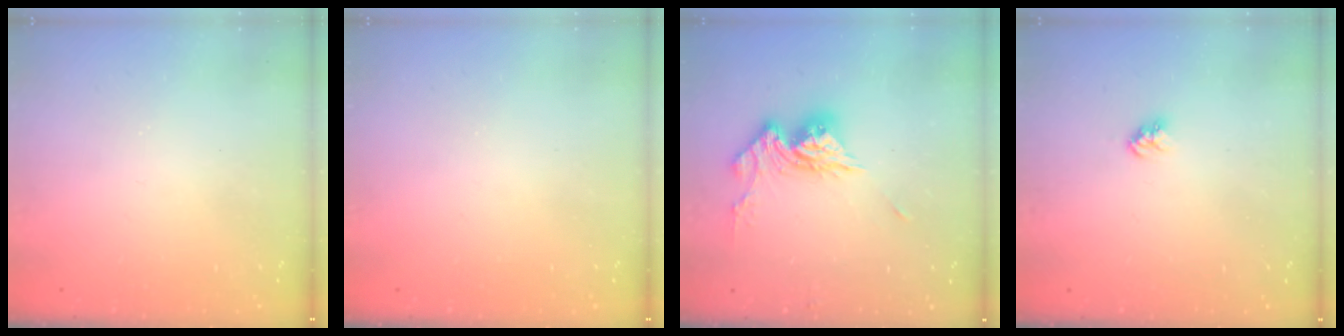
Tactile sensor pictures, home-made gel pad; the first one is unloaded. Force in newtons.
{"total": 0.0}
{"total": 12.0, "press": 11.9, "slide": 1.1}
{"total": 3.2, "press": 3.1, "slide": 0.4}